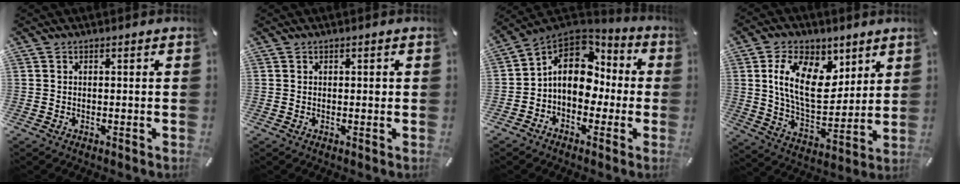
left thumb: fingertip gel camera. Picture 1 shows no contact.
{"total": 0.9, "force": [0.2, 0.6, 0.6], "torque": [-0.005, -0.001, 0.002]}
{"total": 12.7, "force": [0.6, 10.0, 7.8], "torque": [-0.143, 0.003, 0.011]}
{"total": 16.2, "force": [6.3, 10.1, 10.9], "torque": [-0.198, -0.015, 0.117]}